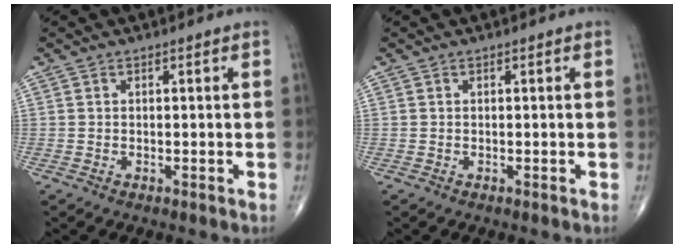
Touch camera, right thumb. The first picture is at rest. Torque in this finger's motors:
{"motor_torque": [-0.23, -0.32, 0.26, -0.08, -0.02]}